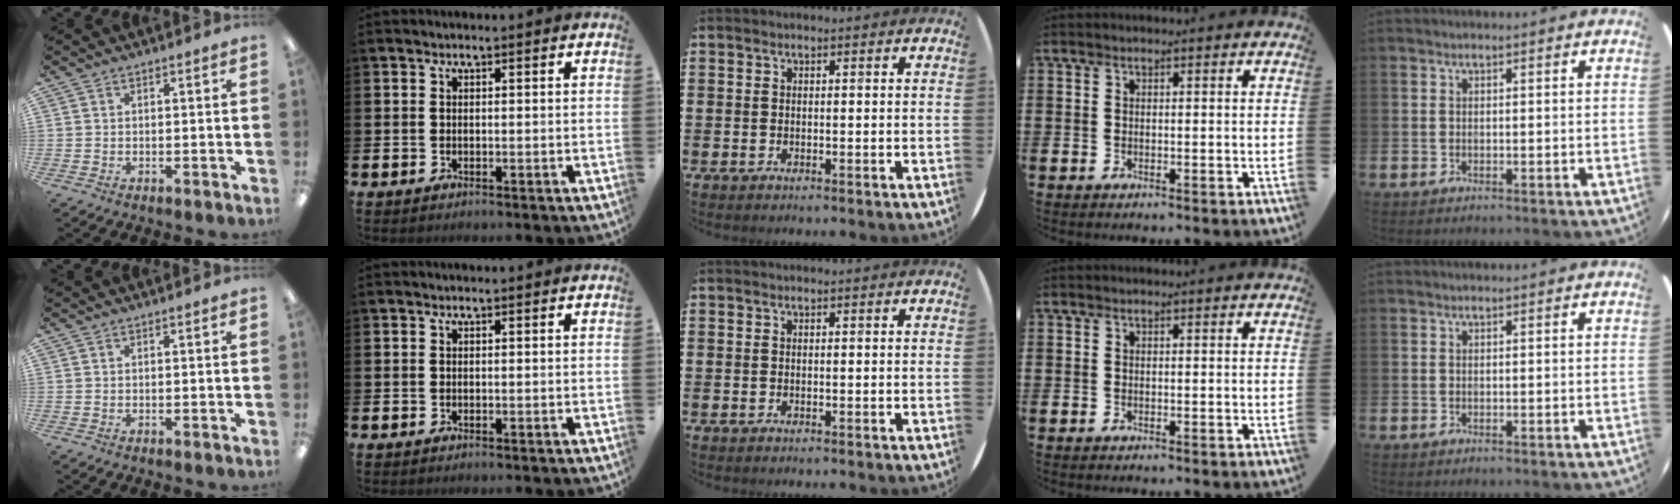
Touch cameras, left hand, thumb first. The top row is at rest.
{}